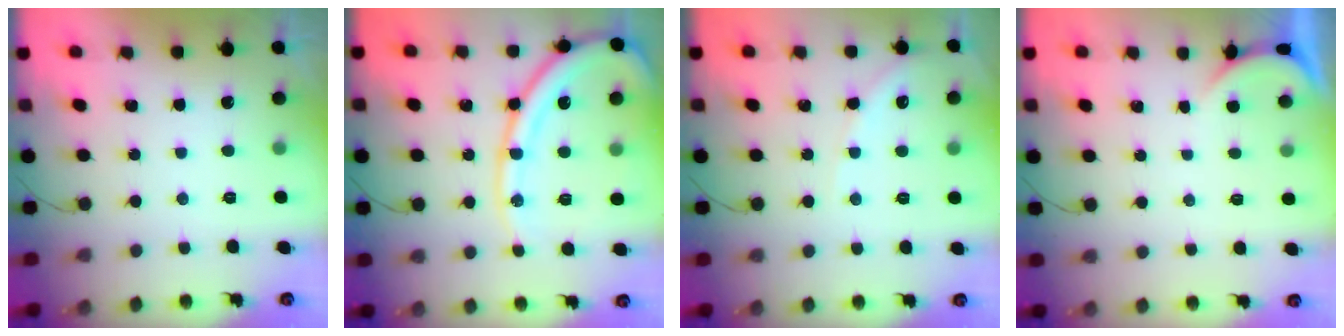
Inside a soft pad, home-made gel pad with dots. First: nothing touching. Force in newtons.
{"total": 15.7, "press": 15.5, "slide": 2.3}
{"total": 6.0, "press": 6.0, "slide": 0.6}
{"total": 0.8, "press": 0.7, "slide": 0.2}